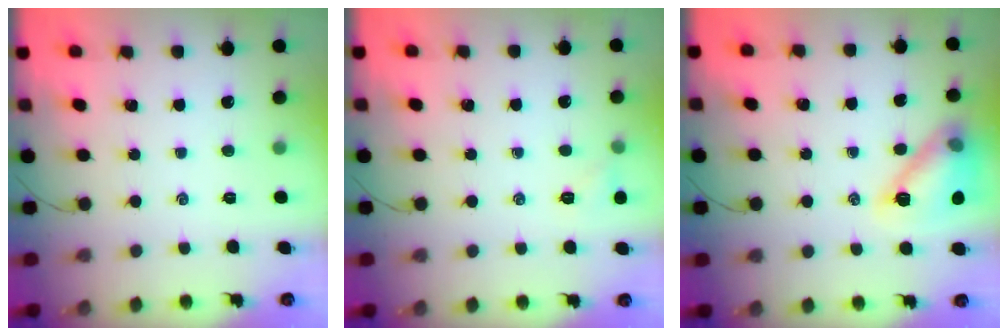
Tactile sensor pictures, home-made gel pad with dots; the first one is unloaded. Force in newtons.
{"total": 4.4, "press": 4.2, "slide": 1.3}
{"total": 13.2, "press": 13.1, "slide": 1.1}